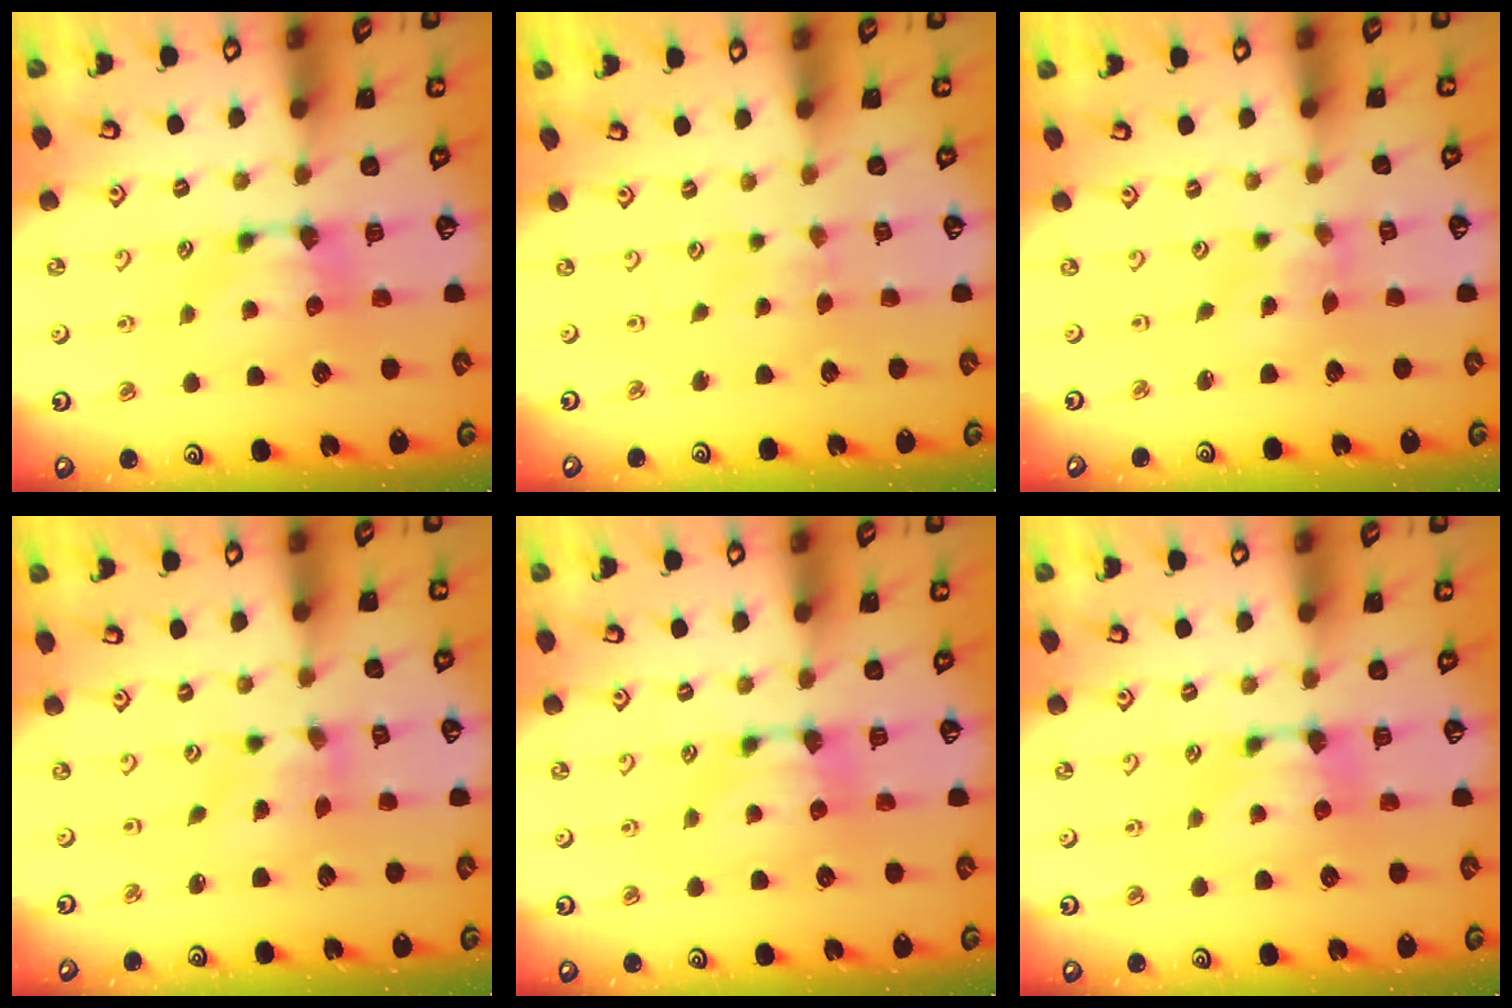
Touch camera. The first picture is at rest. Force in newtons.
{"total": 2.0, "press": 2.0, "slide": 0.1}
{"total": 2.1, "press": 1.8, "slide": 1.0}
{"total": 1.6, "press": 0.6, "slide": 1.5}
{"total": 0.0}
{"total": 0.0}